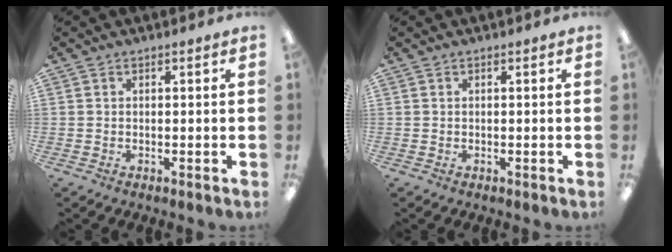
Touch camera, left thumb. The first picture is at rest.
{"total": 0.0}